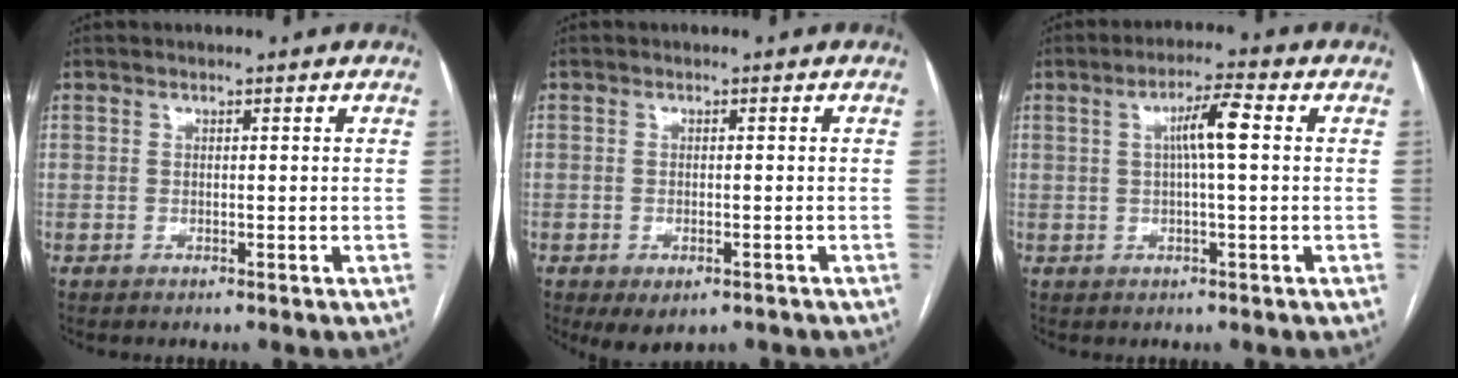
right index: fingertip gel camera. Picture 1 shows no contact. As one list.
[{"total": 4.0, "force": [-2.4, 1.9, 2.5], "torque": [-0.035, -0.006, -0.024]}, {"total": 5.3, "force": [0.9, 0.2, 5.3], "torque": [-0.095, 0.012, 0.014]}]